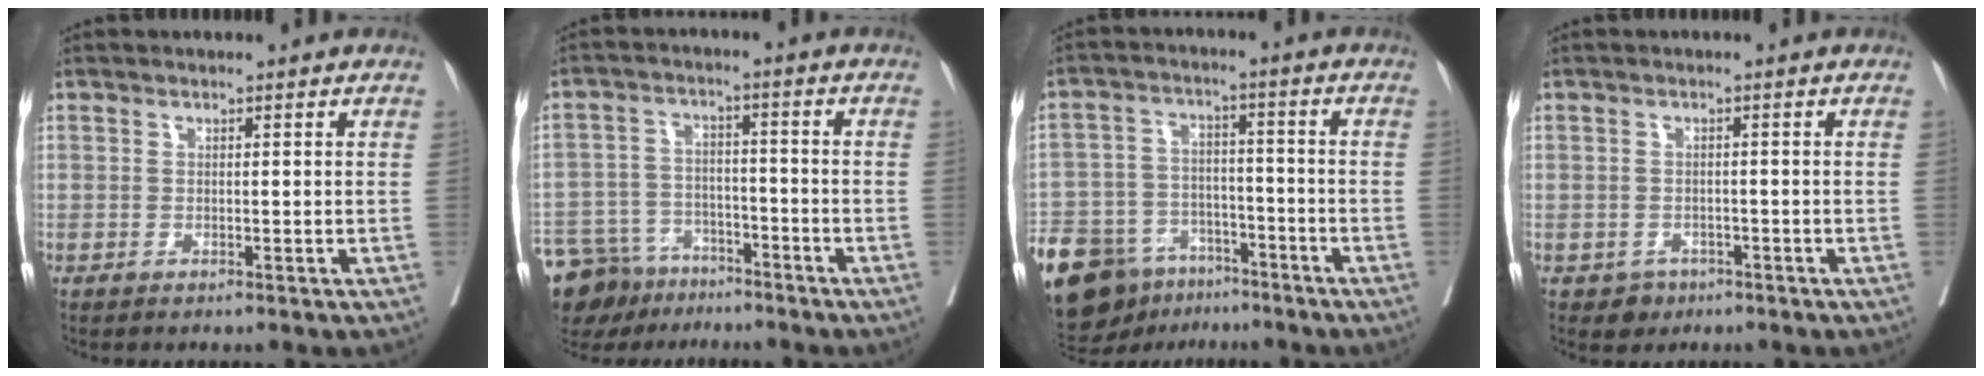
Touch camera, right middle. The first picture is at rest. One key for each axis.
{"total": 12.0, "fx": -9.7, "fy": 6.3, "fz": 3.4, "tx": -0.068, "ty": 0.013, "tz": -0.157}
{"total": 21.0, "fx": -13.9, "fy": 12.3, "fz": 9.8, "tx": -0.274, "ty": -0.011, "tz": -0.224}
{"total": 2.3, "fx": -1.3, "fy": 1.8, "fz": 0.2, "tx": -0.002, "ty": 0.008, "tz": -0.015}